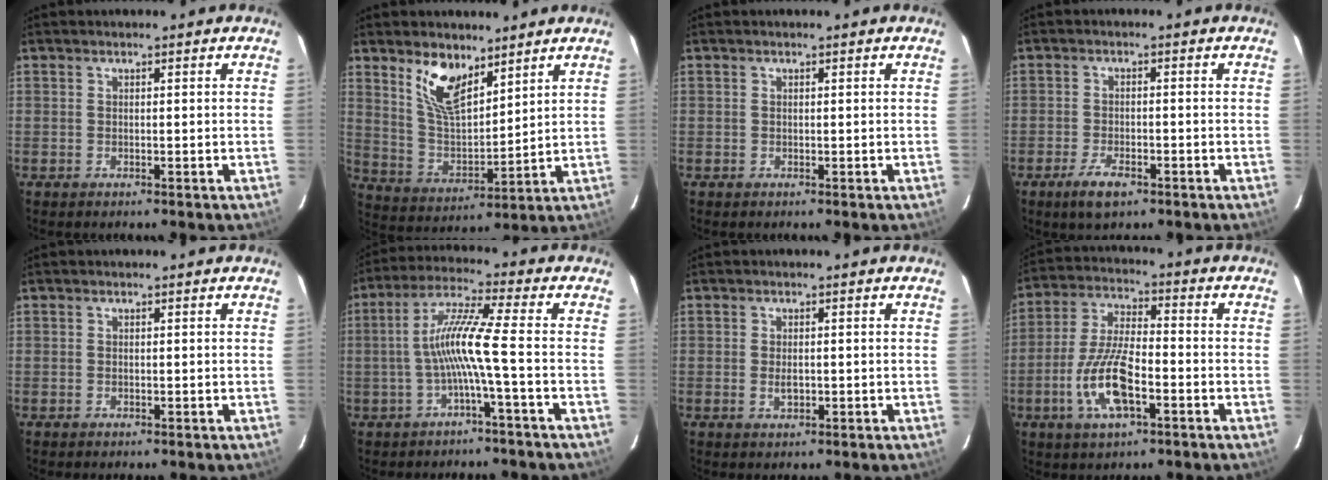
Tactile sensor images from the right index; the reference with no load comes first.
{"total": 10.7, "force": [6.8, 4.6, 6.7], "torque": [-0.127, 0.004, 0.140]}
{"total": 0.0}
{"total": 5.1, "force": [-3.2, 2.0, 3.4], "torque": [-0.081, -0.007, -0.057]}
{"total": 0.0}
{"total": 8.7, "force": [-2.2, -1.2, 8.3], "torque": [-0.175, 0.010, -0.039]}
{"total": 2.1, "force": [-0.4, 1.2, 1.7], "torque": [-0.031, -0.003, -0.006]}
{"total": 12.2, "force": [-4.7, 4.1, 10.4], "torque": [-0.223, -0.005, -0.089]}